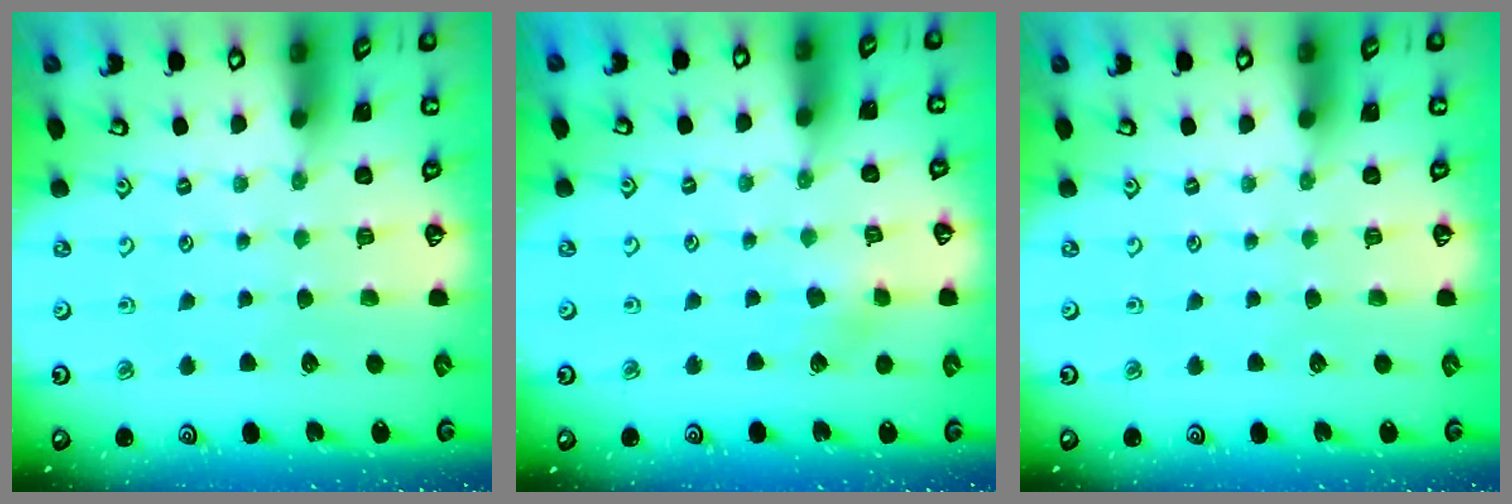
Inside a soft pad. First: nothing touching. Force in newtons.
{"total": 3.9, "press": 3.9, "slide": 0.5}
{"total": 0.0}